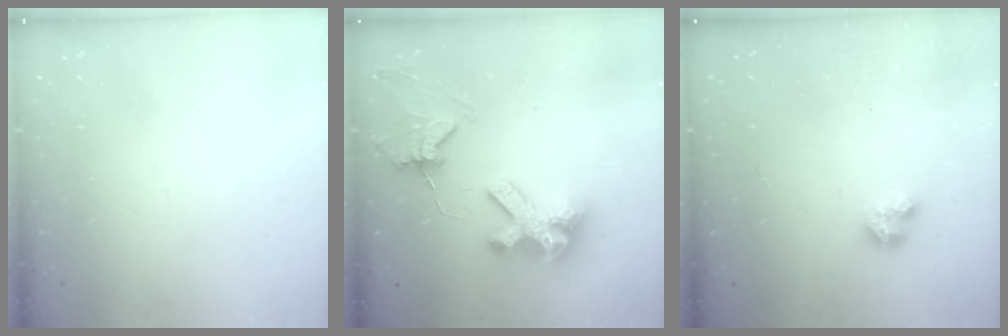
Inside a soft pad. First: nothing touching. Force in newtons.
{"total": 11.7, "press": 11.6, "slide": 1.3}
{"total": 2.9, "press": 2.9, "slide": 0.2}